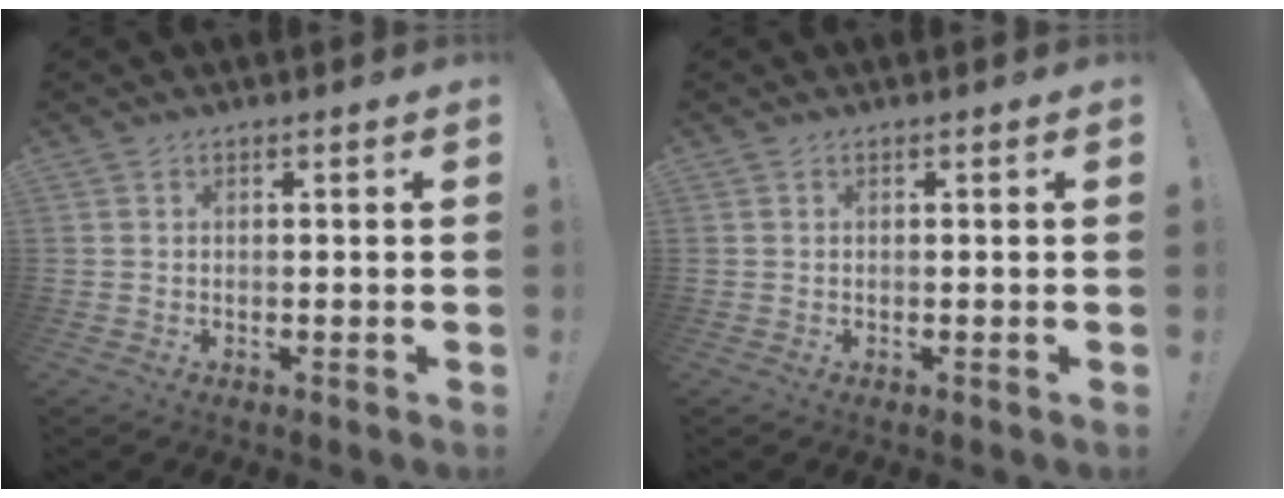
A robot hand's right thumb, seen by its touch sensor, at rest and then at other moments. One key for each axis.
{"total": 0.0}